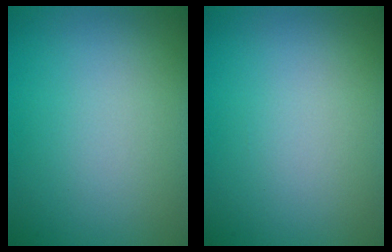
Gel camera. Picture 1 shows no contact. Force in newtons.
{"total": 0.0}